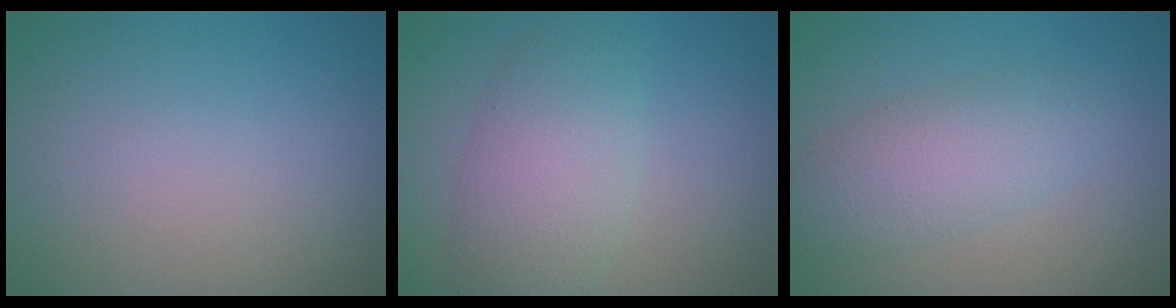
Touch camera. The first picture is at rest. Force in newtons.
{"total": 5.1, "press": 5.1, "slide": 0.2}
{"total": 4.0, "press": 4.0, "slide": 0.1}